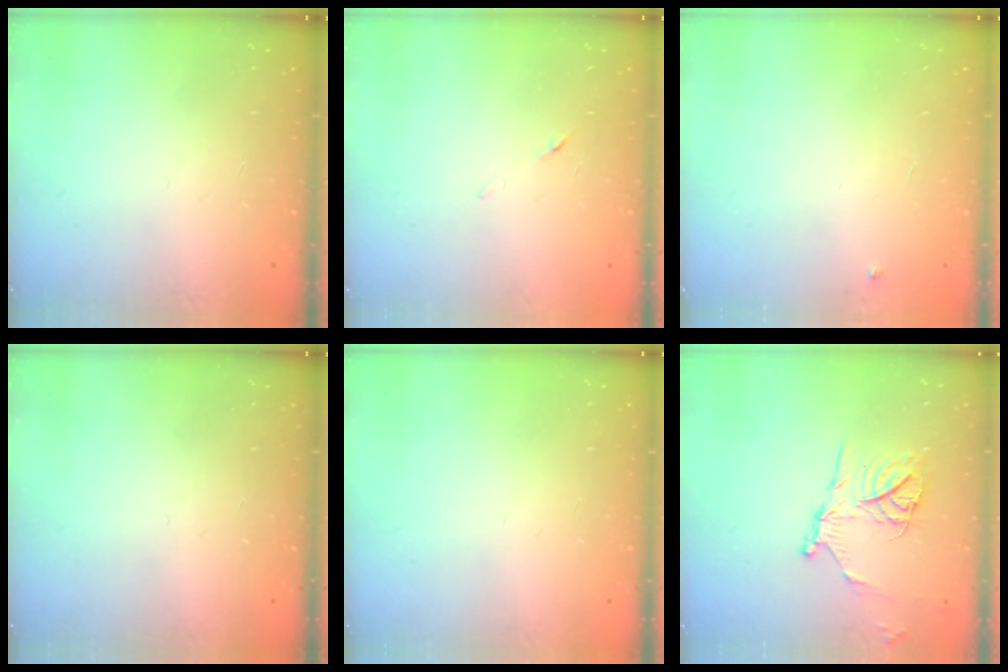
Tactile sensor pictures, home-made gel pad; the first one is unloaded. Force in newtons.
{"total": 4.5, "press": 4.5, "slide": 0.6}
{"total": 2.7, "press": 2.7, "slide": 0.4}
{"total": 0.0}
{"total": 0.0}
{"total": 13.6, "press": 13.5, "slide": 1.3}